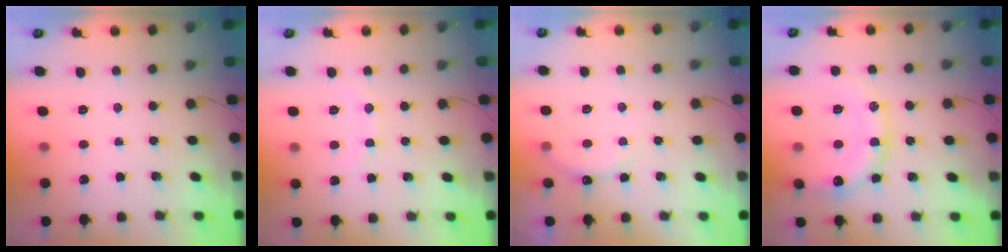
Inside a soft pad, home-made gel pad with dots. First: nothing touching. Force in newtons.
{"total": 4.9, "press": 4.8, "slide": 1.0}
{"total": 6.5, "press": 6.4, "slide": 1.3}
{"total": 16.1, "press": 16.0, "slide": 2.4}